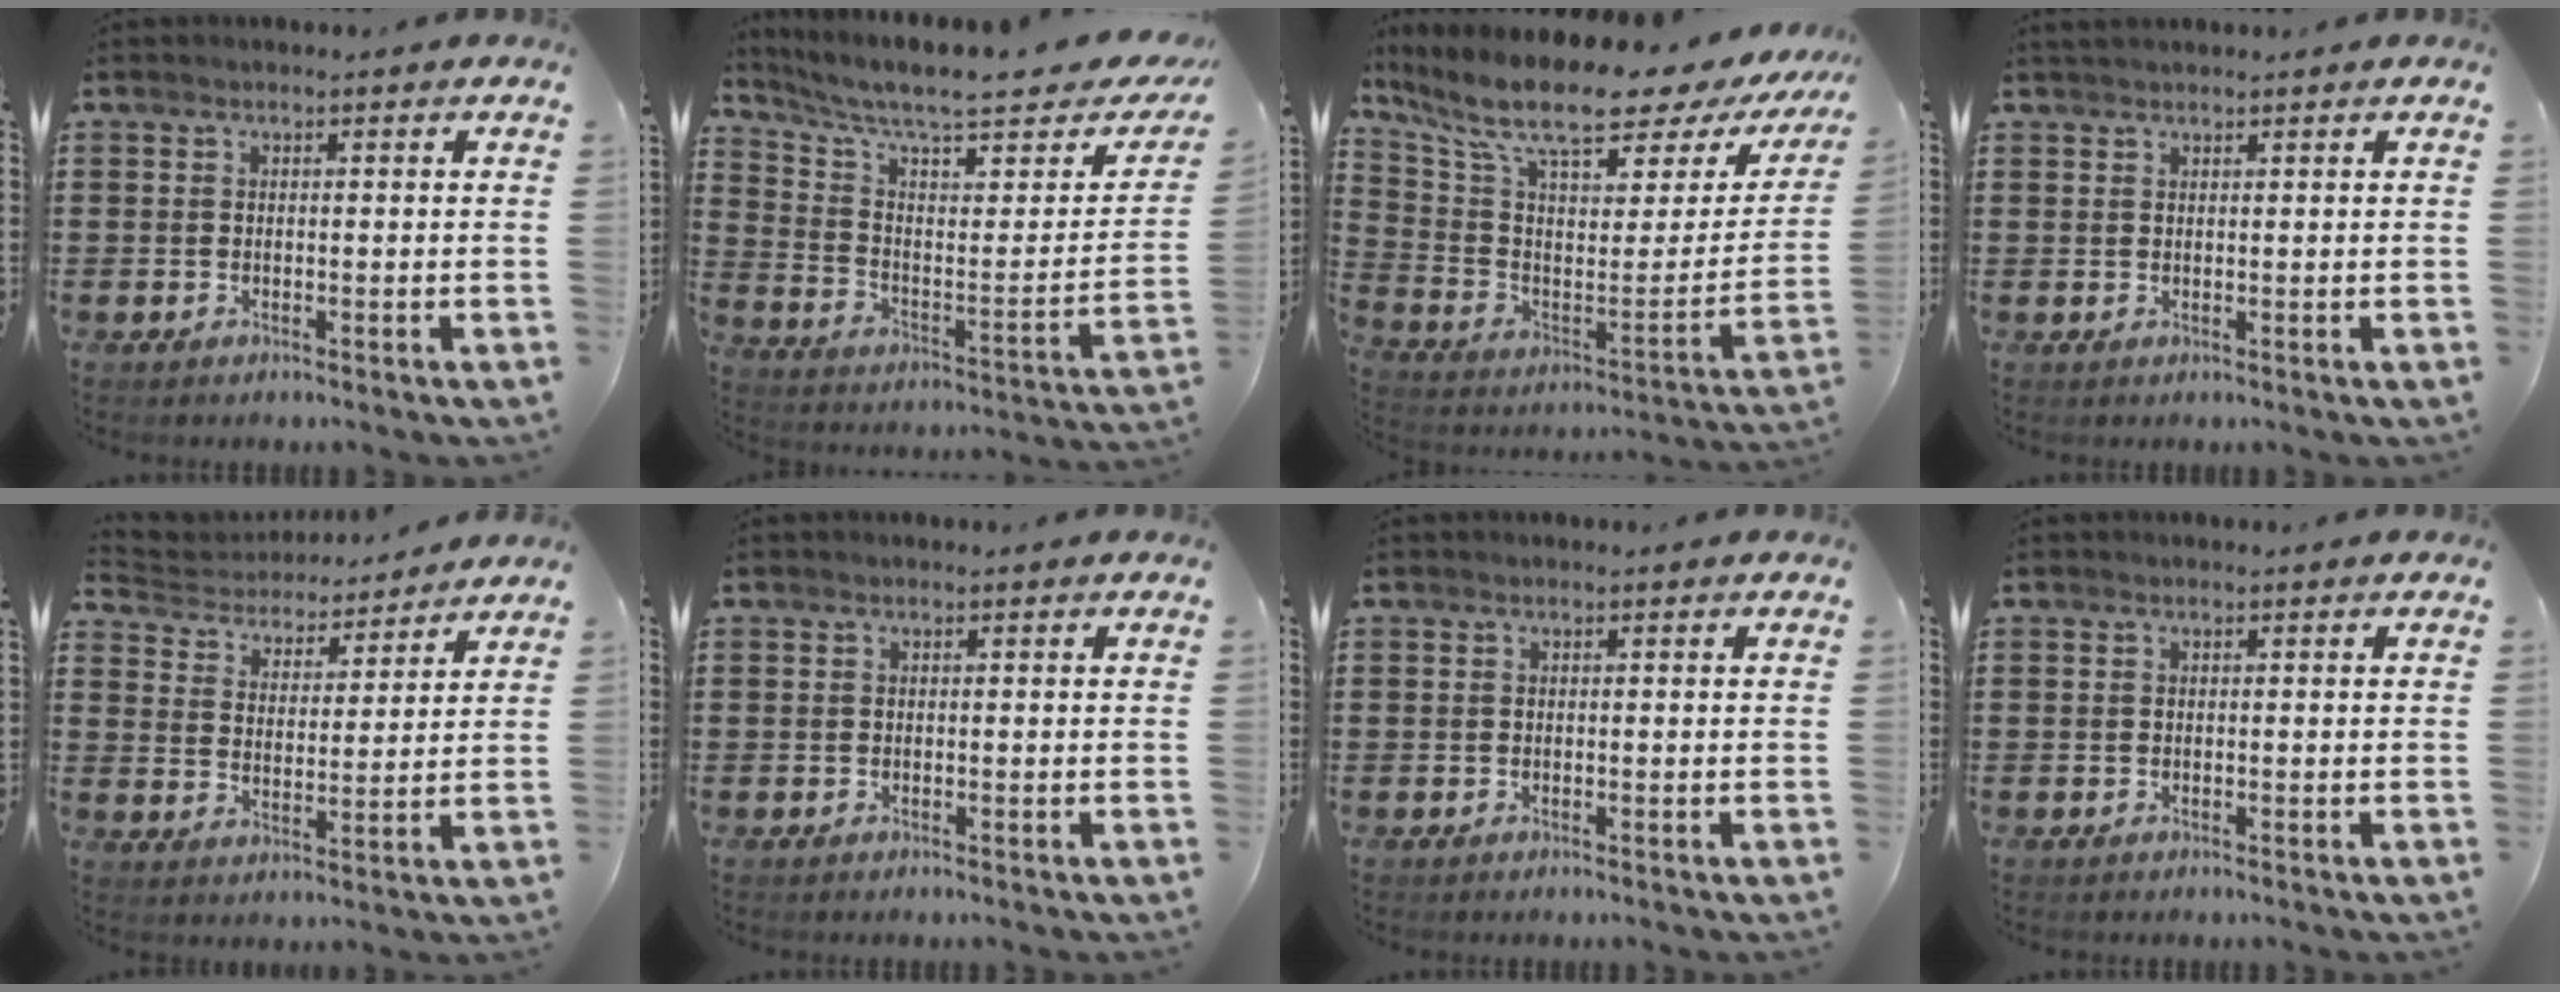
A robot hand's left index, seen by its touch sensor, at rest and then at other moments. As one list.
[{"total": 7.9, "force": [6.4, 1.2, 4.4], "torque": [-0.107, -0.048, 0.105]}, {"total": 11.7, "force": [8.4, 2.9, 7.6], "torque": [-0.167, -0.054, 0.138]}, {"total": 1.0, "force": [1.0, 0.1, 0.3], "torque": [-0.007, 0.001, 0.019]}, {"total": 3.8, "force": [3.7, 0.6, -0.1], "torque": [-0.024, -0.029, 0.059]}, {"total": 0.0}, {"total": 0.0}, {"total": 0.0}]